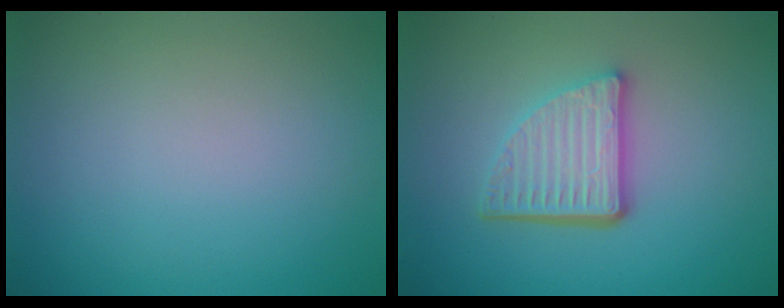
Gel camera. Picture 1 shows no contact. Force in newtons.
{"total": 5.0, "press": 3.6, "slide": 3.5}